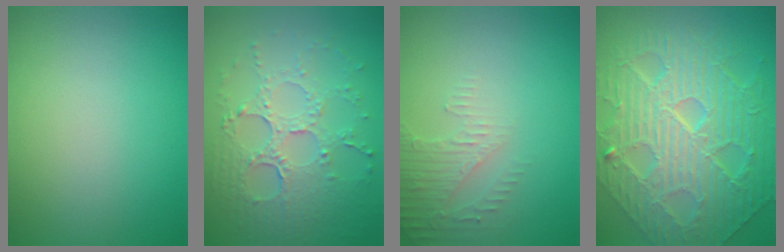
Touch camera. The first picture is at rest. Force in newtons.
{"total": 5.6, "press": 3.9, "slide": 4.0}
{"total": 2.6, "press": 2.5, "slide": 0.7}
{"total": 10.9, "press": 7.4, "slide": 7.9}